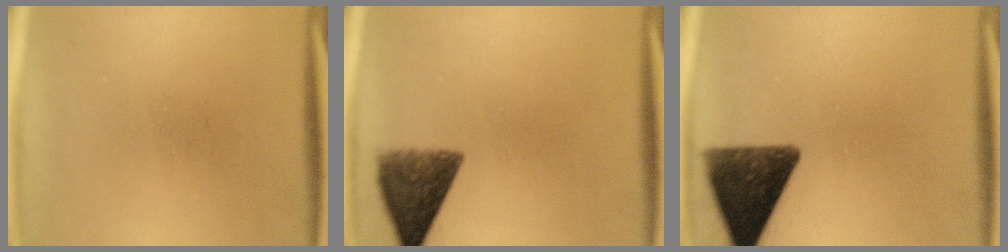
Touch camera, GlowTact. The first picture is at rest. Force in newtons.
{"total": 8.3}
{"total": 12.0}